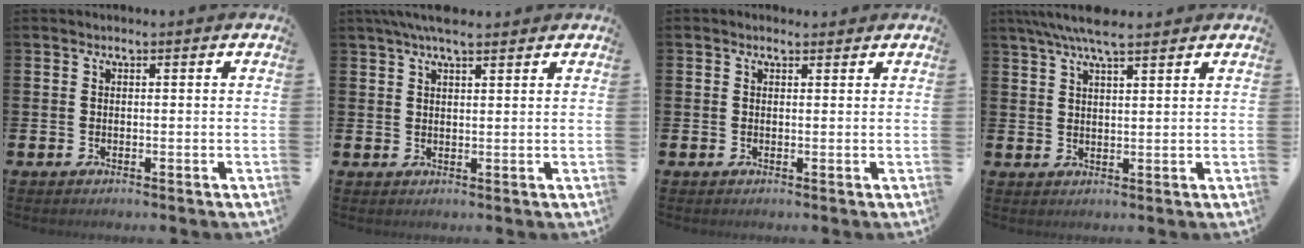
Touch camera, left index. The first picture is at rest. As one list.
[{"total": 4.9, "force": [4.0, 1.2, 2.6], "torque": [-0.051, -0.009, 0.070]}, {"total": 0.8, "force": [0.5, 0.4, 0.4], "torque": [0.001, 0.003, 0.007]}, {"total": 5.8, "force": [4.8, 1.2, 3.0], "torque": [-0.061, -0.013, 0.085]}]